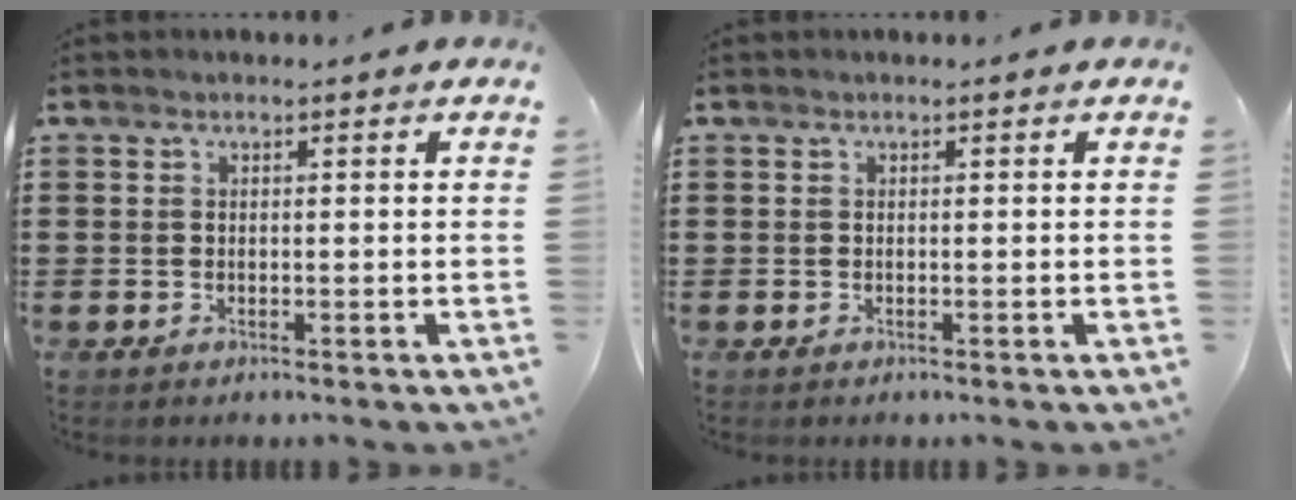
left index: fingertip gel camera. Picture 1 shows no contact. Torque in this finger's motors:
{"motor_torque": [0.01, 0.00, 0.00, 0.00]}